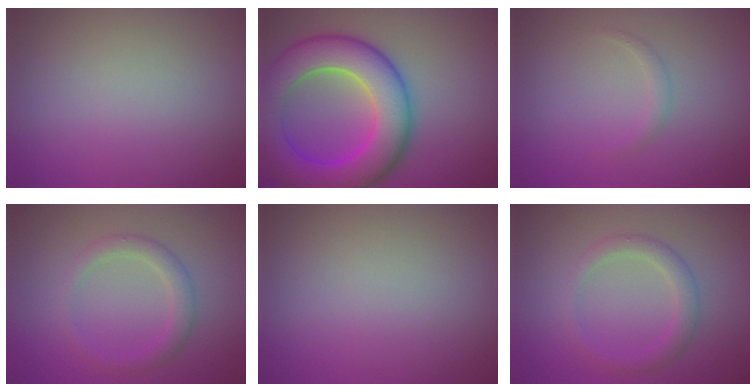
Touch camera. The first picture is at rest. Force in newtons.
{"total": 10.2, "press": 10.2, "slide": 0.2}
{"total": 0.8, "press": 0.8, "slide": 0.1}
{"total": 2.2, "press": 2.2, "slide": 0.0}
{"total": 0.0}
{"total": 2.2, "press": 2.2, "slide": 0.0}